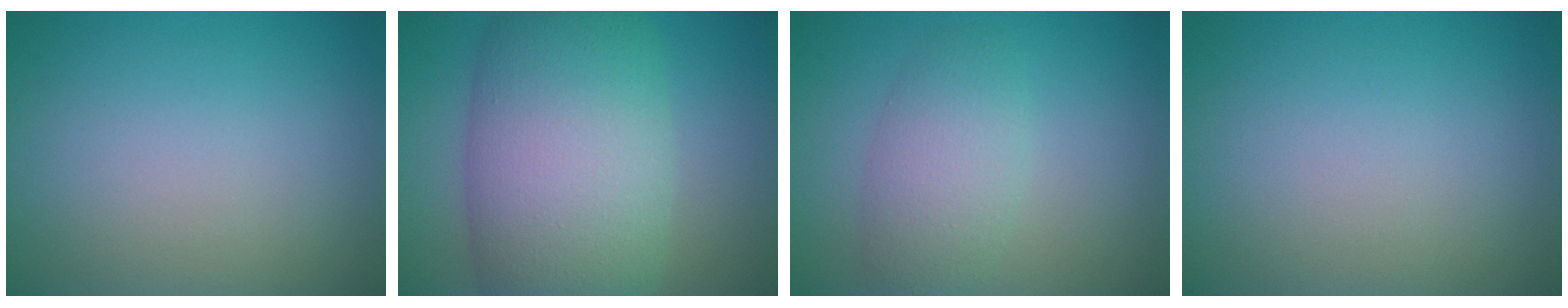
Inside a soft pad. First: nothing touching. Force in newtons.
{"total": 12.0, "press": 12.0, "slide": 0.6}
{"total": 3.7, "press": 3.7, "slide": 0.2}
{"total": 0.0}